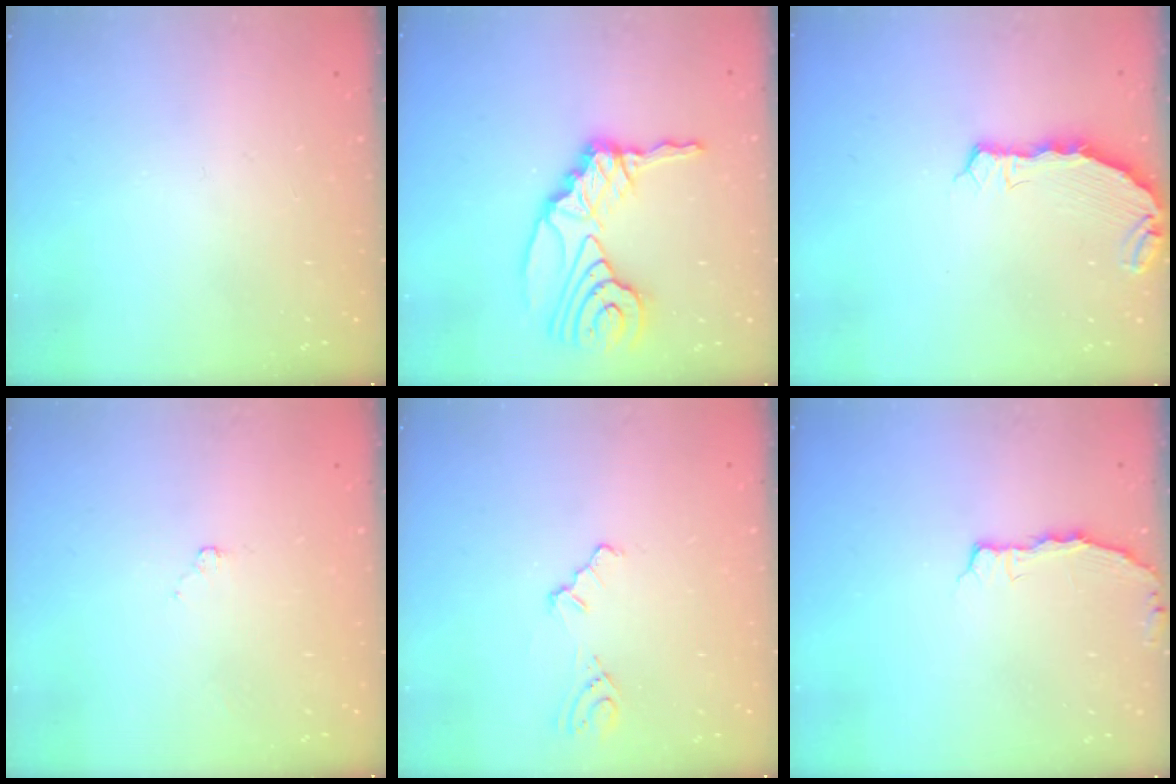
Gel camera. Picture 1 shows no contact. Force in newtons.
{"total": 15.6, "press": 15.4, "slide": 2.1}
{"total": 6.8, "press": 5.8, "slide": 3.7}
{"total": 1.3, "press": 1.3, "slide": 0.3}
{"total": 3.0, "press": 3.0, "slide": 0.4}
{"total": 2.7, "press": 2.7, "slide": 0.5}